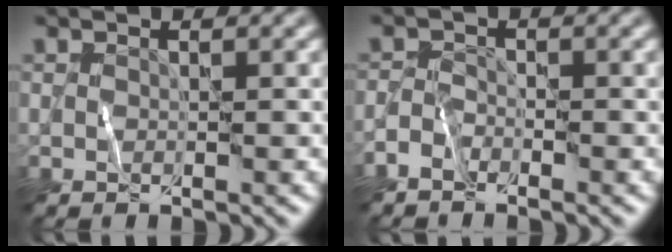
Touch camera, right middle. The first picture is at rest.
{"total": 1.6, "force": [-1.5, 0.5, 0.4], "torque": [-0.009, 0.003, -0.037]}